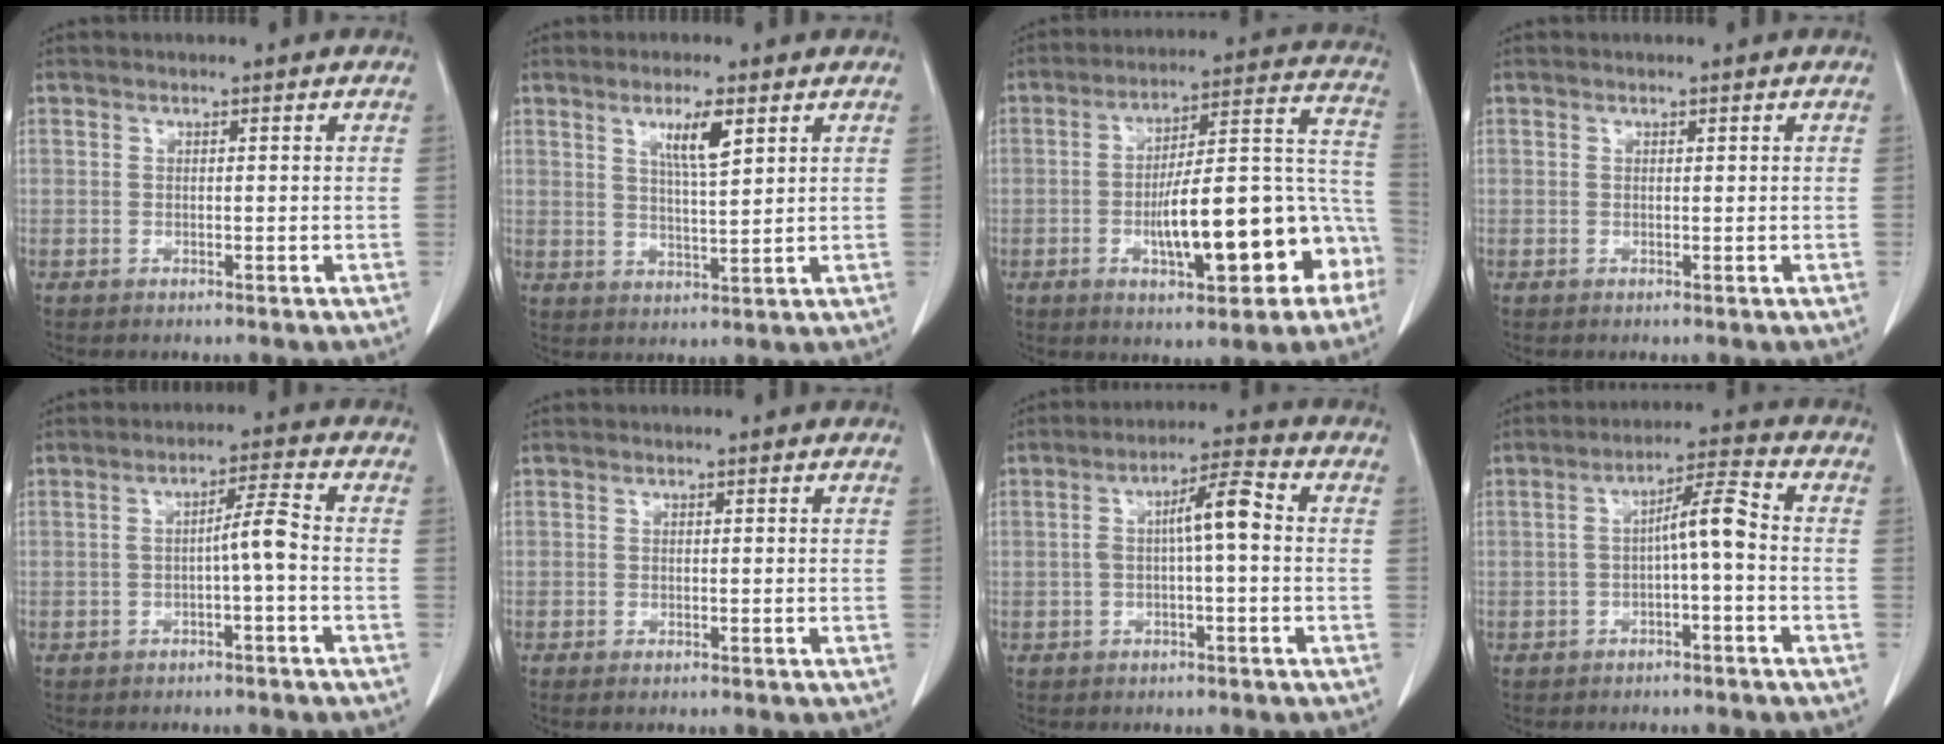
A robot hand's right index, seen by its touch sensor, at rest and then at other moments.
{"total": 5.6, "force": [2.8, 0.6, 4.8], "torque": [-0.084, -0.004, 0.050]}
{"total": 18.0, "force": [-6.4, 4.8, 16.1], "torque": [-0.203, 0.040, -0.082]}
{"total": 0.0}
{"total": 3.9, "force": [-1.0, -0.2, 3.7], "torque": [-0.059, 0.012, -0.016]}
{"total": 0.5, "force": [-0.4, 0.0, 0.4], "torque": [-0.009, -0.002, -0.007]}
{"total": 6.0, "force": [0.0, 0.9, 5.9], "torque": [-0.100, 0.023, -0.001]}
{"total": 5.8, "force": [-0.9, 0.7, 5.7], "torque": [-0.094, 0.025, -0.015]}